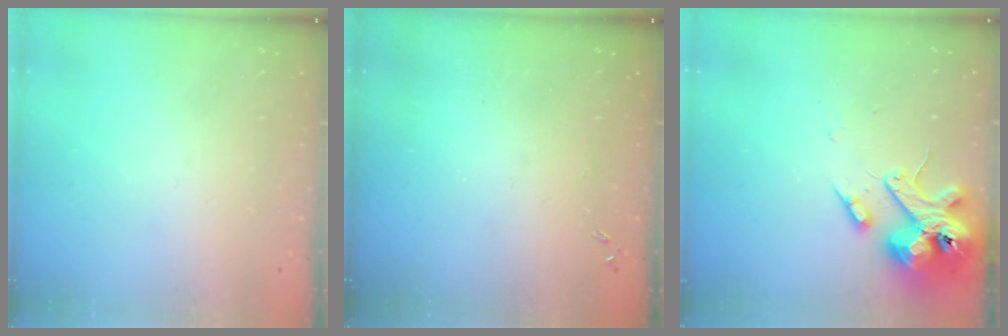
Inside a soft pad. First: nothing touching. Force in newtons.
{"total": 0.0}
{"total": 14.5, "press": 14.4, "slide": 2.2}